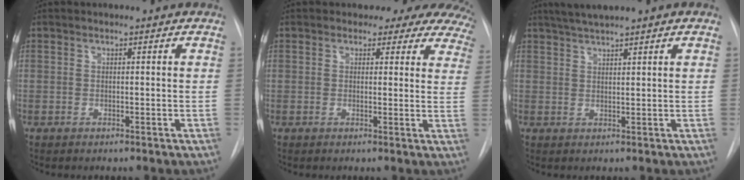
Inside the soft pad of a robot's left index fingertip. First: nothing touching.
{"total": 14.3, "force": [12.7, 5.7, 3.5], "torque": [-0.027, -0.025, 0.113]}
{"total": 4.3, "force": [3.5, -0.4, 2.5], "torque": [-0.049, 0.018, 0.066]}